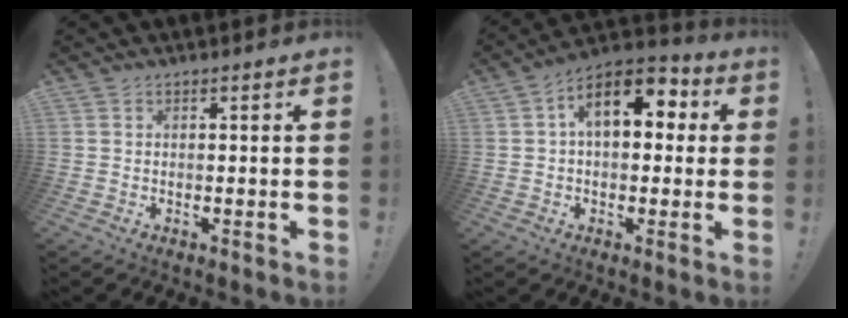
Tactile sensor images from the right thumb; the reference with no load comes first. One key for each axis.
{"total": 13.4, "fx": 4.1, "fy": 7.6, "fz": 10.2, "tx": -0.149, "ty": -0.001, "tz": 0.070}